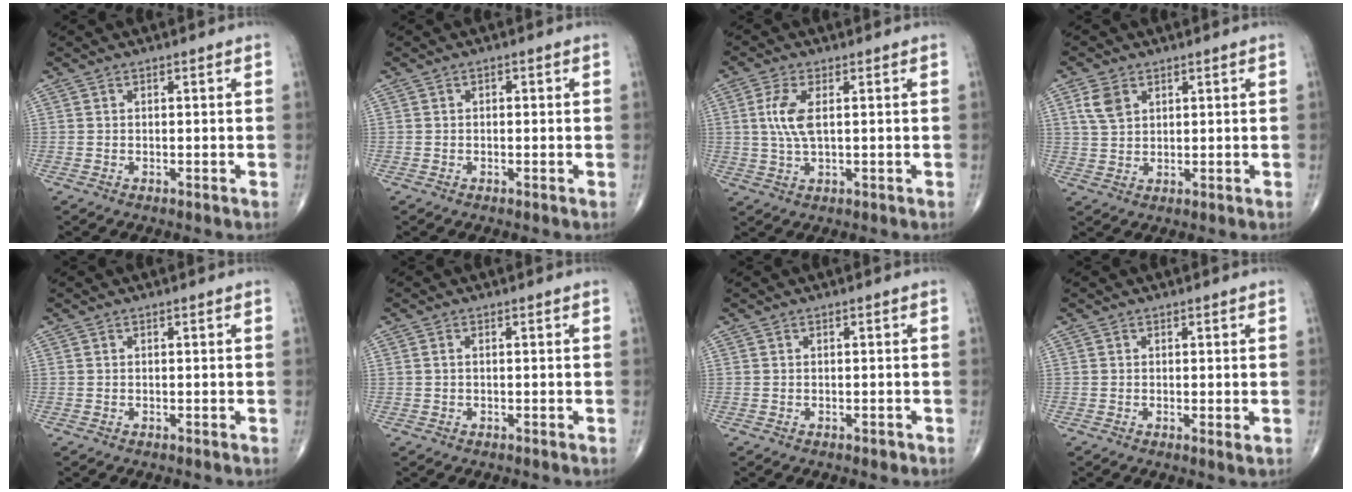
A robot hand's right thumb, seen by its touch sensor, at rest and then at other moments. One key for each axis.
{"total": 0.6, "fx": 0.0, "fy": 0.4, "fz": 0.5, "tx": 0.000, "ty": 0.002, "tz": -0.002}
{"total": 5.9, "fx": 1.0, "fy": 2.3, "fz": 5.3, "tx": -0.128, "ty": 0.000, "tz": 0.022}
{"total": 4.9, "fx": 2.2, "fy": 3.3, "fz": 2.9, "tx": -0.050, "ty": -0.002, "tz": 0.047}
{"total": 0.0}
{"total": 0.7, "fx": 0.1, "fy": 0.4, "fz": 0.6, "tx": -0.014, "ty": 0.003, "tz": 0.003}
{"total": 0.7, "fx": -0.4, "fy": 0.4, "fz": 0.4, "tx": -0.002, "ty": 0.000, "tz": -0.004}
{"total": 1.2, "fx": 0.1, "fy": 0.3, "fz": 1.2, "tx": -0.021, "ty": -0.007, "tz": -0.001}